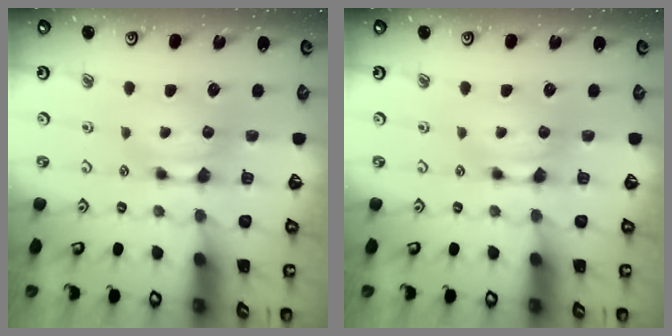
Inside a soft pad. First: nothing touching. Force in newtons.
{"total": 0.0}